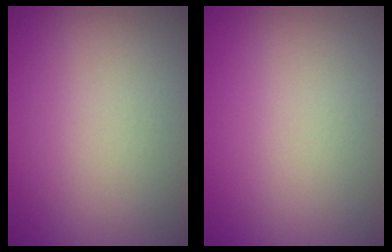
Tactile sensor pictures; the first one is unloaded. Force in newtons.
{"total": 0.0}